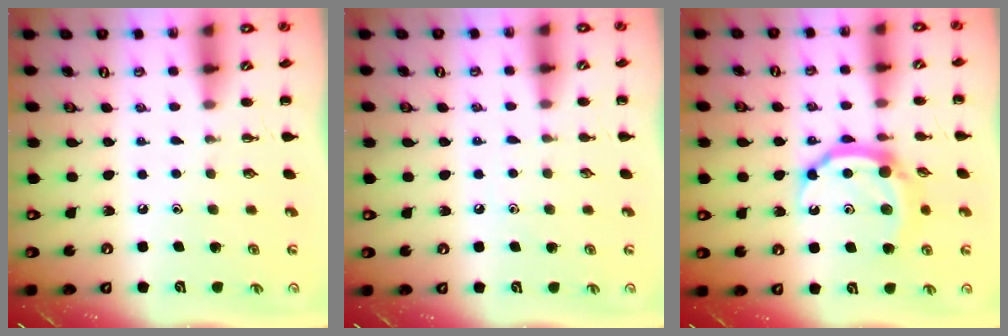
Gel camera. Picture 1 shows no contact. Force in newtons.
{"total": 3.9, "press": 3.7, "slide": 1.3}
{"total": 9.7, "press": 9.7, "slide": 0.4}